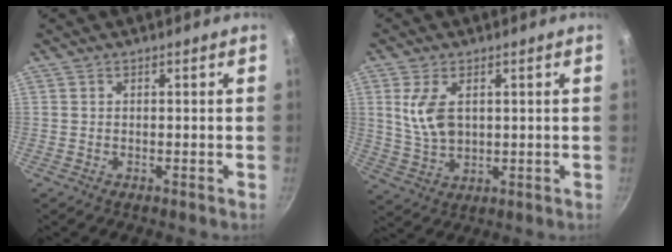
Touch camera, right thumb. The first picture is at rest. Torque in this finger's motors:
{"motor_torque": [-0.43, 0.91, 1.03, 0.24, 0.07]}